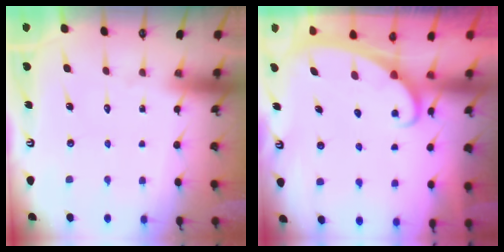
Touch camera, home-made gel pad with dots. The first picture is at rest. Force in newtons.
{"total": 1.9, "press": 1.9, "slide": 0.1}